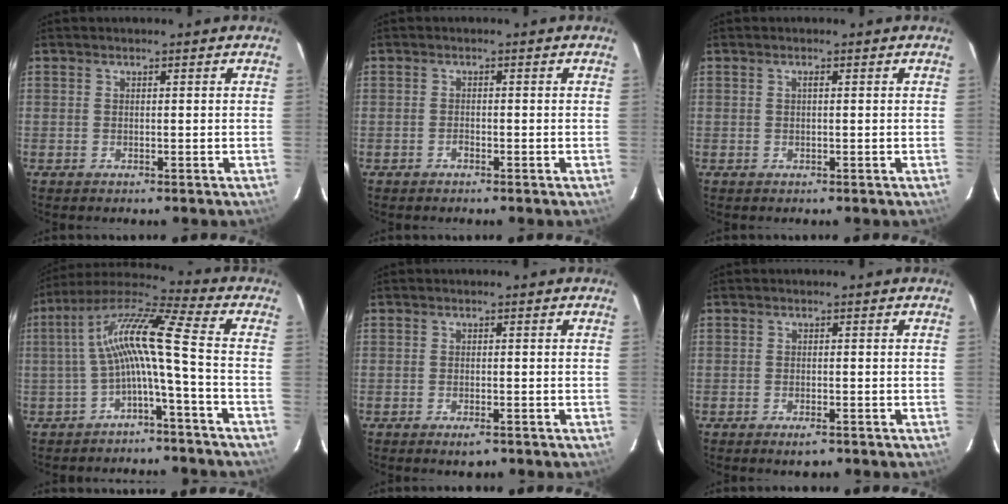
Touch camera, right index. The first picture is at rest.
{"total": 0.8, "force": [-0.7, 0.3, 0.2], "torque": [-0.004, 0.003, -0.014]}
{"total": 0.5, "force": [0.0, 0.0, 0.5], "torque": [-0.008, 0.004, -0.002]}
{"total": 11.2, "force": [-2.6, -0.5, 10.9], "torque": [-0.215, 0.017, -0.051]}
{"total": 2.3, "force": [-1.6, 0.8, 1.4], "torque": [-0.032, -0.003, -0.027]}
{"total": 2.3, "force": [-1.6, 0.8, 1.4], "torque": [-0.032, -0.002, -0.029]}